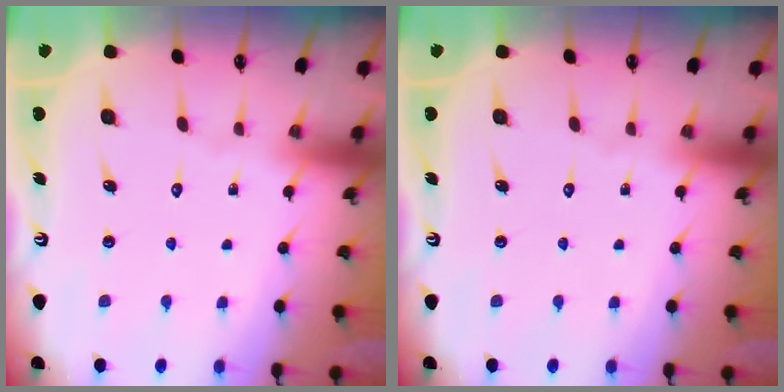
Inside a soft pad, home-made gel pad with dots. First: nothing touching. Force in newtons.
{"total": 0.0}